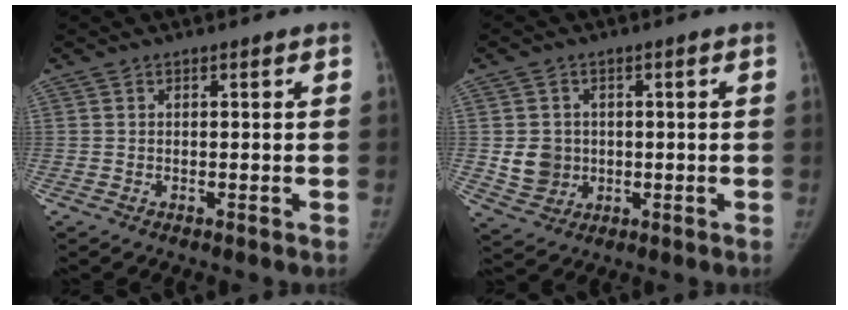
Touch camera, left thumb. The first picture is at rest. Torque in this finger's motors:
{"motor_torque": [-0.03, 0.04, 0.33, -0.26, 0.01]}